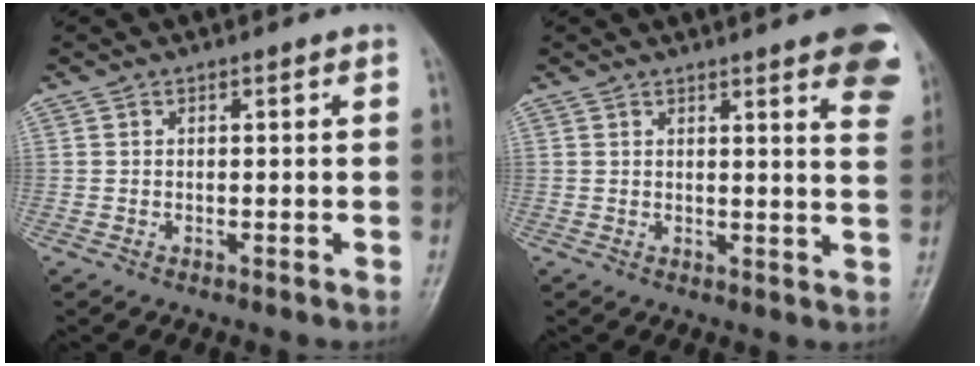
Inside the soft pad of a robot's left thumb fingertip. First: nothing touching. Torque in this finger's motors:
{"motor_torque": [3.51, 1.50, 1.57, -0.97, 0.02]}